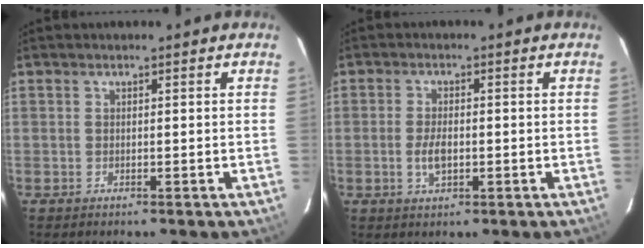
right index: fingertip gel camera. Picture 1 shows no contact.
{"total": 3.9, "force": [-0.9, 1.8, 3.3], "torque": [-0.067, -0.001, -0.014]}